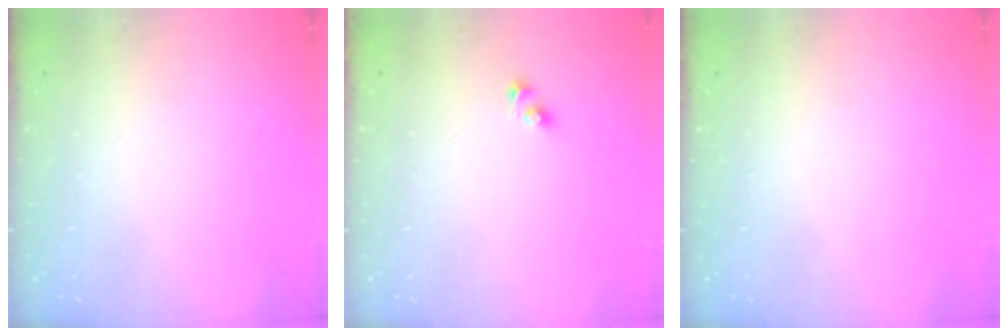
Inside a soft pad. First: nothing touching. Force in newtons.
{"total": 2.6, "press": 2.4, "slide": 1.2}
{"total": 0.0}